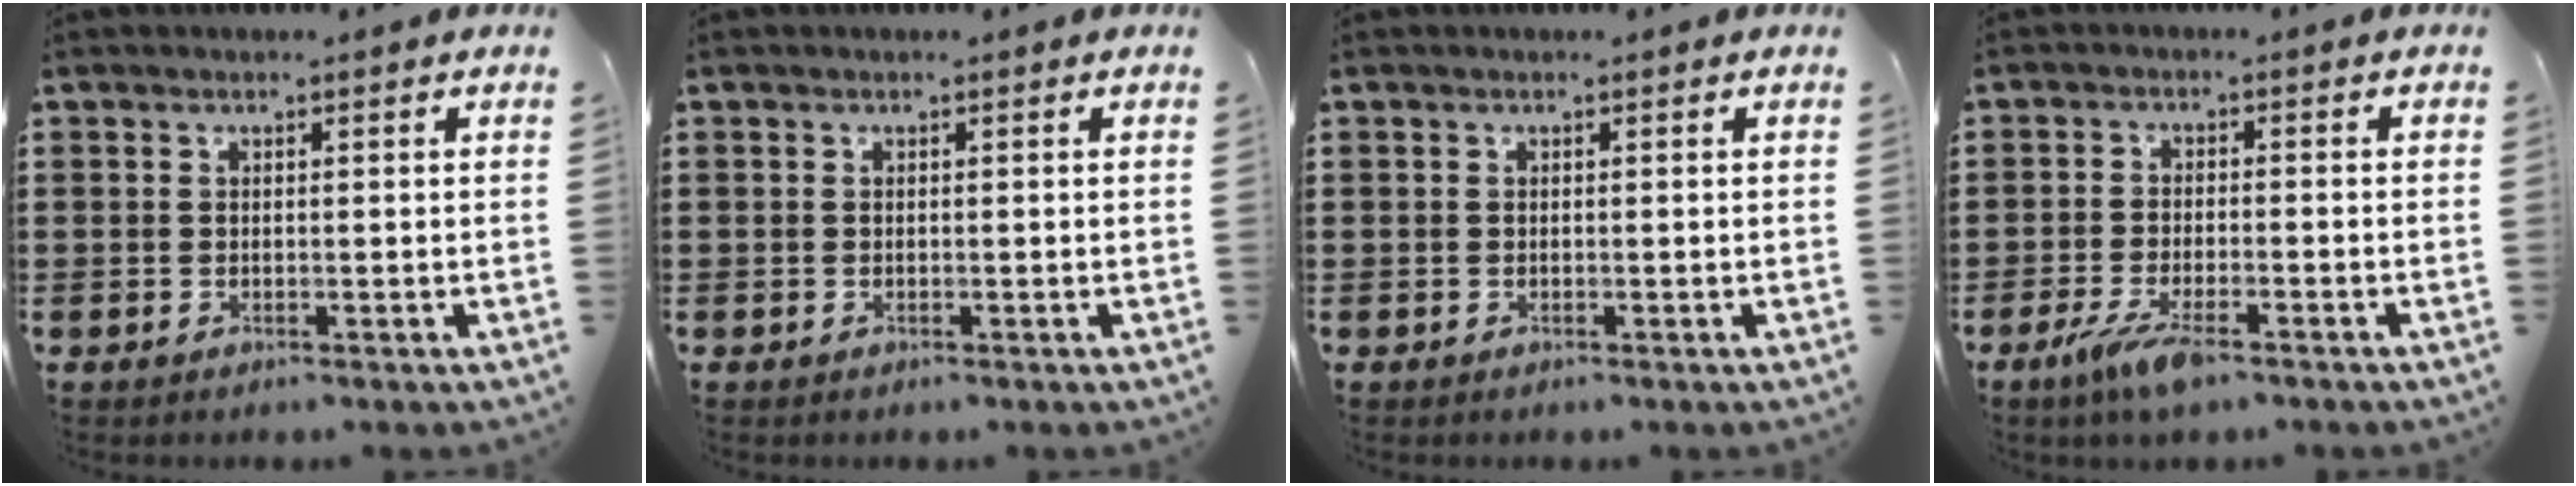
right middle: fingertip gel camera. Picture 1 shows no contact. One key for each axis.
{"total": 0.0}
{"total": 0.0}
{"total": 5.3, "fx": -3.3, "fy": 1.1, "fz": 4.1, "tx": -0.089, "ty": -0.013, "tz": -0.062}